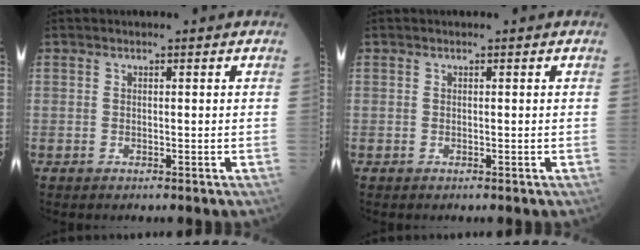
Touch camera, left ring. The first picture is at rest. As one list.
[{"total": 0.0}]